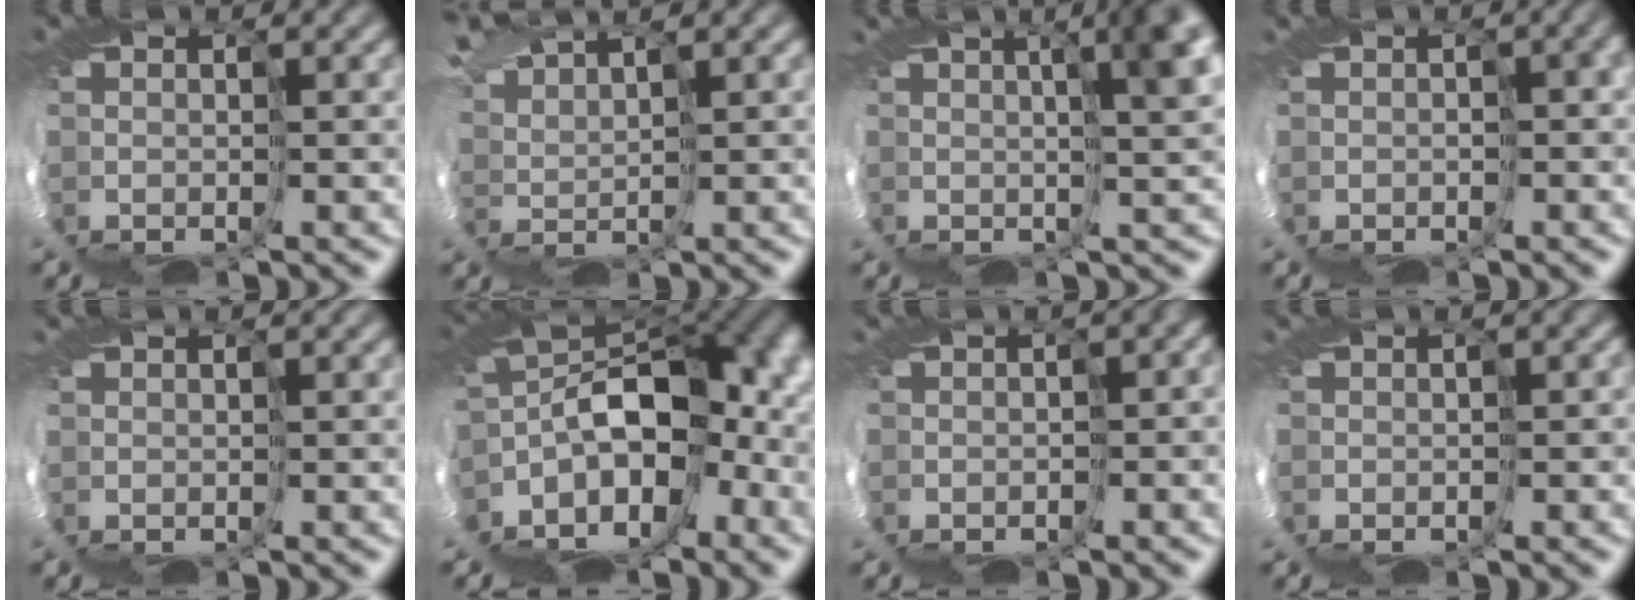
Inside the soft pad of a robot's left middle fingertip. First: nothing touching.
{"total": 5.0, "force": [5.0, -0.4, 0.4], "torque": [-0.032, 0.017, 0.082]}
{"total": 7.2, "force": [2.5, 2.1, 6.4], "torque": [-0.066, 0.014, 0.028]}
{"total": 1.3, "force": [-0.7, 0.5, 1.0], "torque": [-0.006, -0.003, -0.009]}
{"total": 0.7, "force": [0.0, -0.6, -0.4], "torque": [0.015, 0.002, 0.000]}
{"total": 13.3, "force": [-2.7, 7.5, 10.6], "torque": [-0.150, -0.010, -0.024]}
{"total": 3.6, "force": [-2.6, 1.7, 1.8], "torque": [-0.019, 0.000, -0.032]}
{"total": 2.3, "force": [-2.0, 0.8, 0.8], "torque": [-0.008, 0.001, -0.029]}